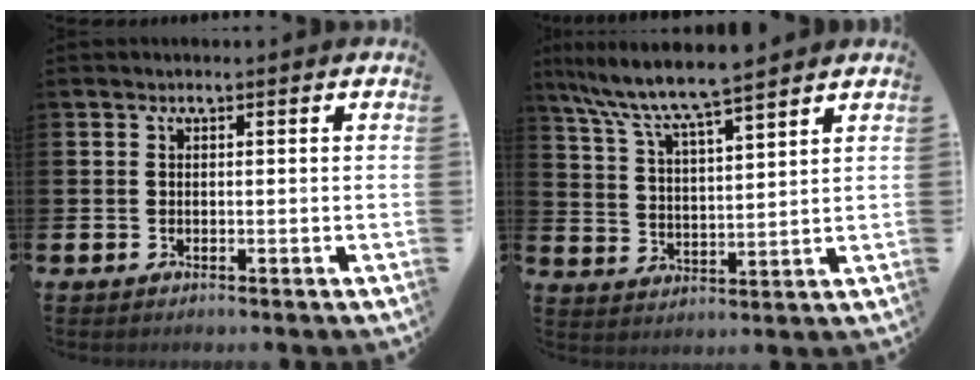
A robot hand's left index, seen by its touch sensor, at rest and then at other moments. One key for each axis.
{"total": 7.9, "fx": 7.3, "fy": 0.4, "fz": 3.0, "tx": -0.088, "ty": -0.040, "tz": 0.128}